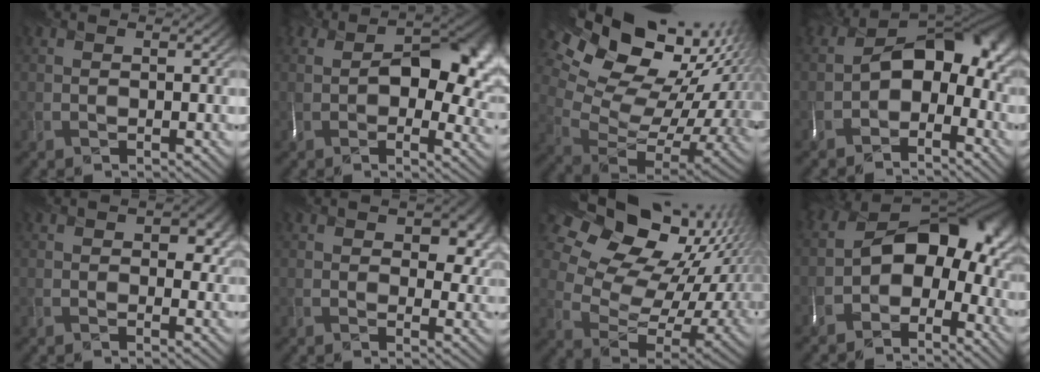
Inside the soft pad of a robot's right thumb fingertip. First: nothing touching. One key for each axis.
{"total": 12.5, "fx": 1.6, "fy": 8.3, "fz": 9.3, "tx": -0.128, "ty": -0.017, "tz": 0.038}
{"total": 20.7, "fx": 10.3, "fy": 12.7, "fz": 12.7, "tx": -0.247, "ty": 0.043, "tz": 0.175}
{"total": 10.0, "fx": -2.2, "fy": 6.9, "fz": 7.0, "tx": -0.088, "ty": -0.001, "tz": -0.046}
{"total": 5.6, "fx": 1.5, "fy": 3.6, "fz": 4.0, "tx": -0.053, "ty": -0.007, "tz": 0.027}
{"total": 7.8, "fx": 2.4, "fy": 4.8, "fz": 5.6, "tx": -0.085, "ty": -0.016, "tz": 0.042}
{"total": 20.4, "fx": 12.0, "fy": 12.2, "fz": 11.1, "tx": -0.240, "ty": 0.059, "tz": 0.201}
{"total": 11.9, "fx": -2.5, "fy": 8.1, "fz": 8.3, "tx": -0.103, "ty": -0.001, "tz": -0.051}